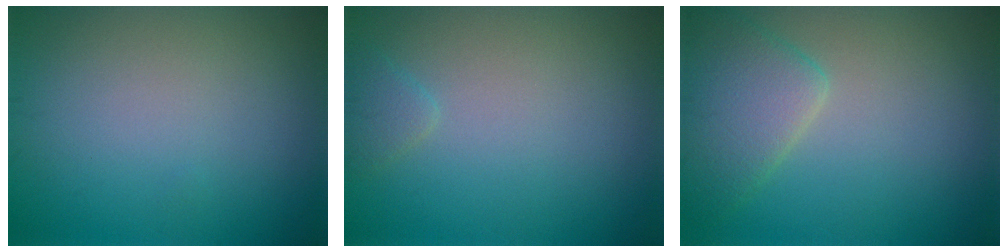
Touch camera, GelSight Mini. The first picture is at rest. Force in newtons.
{"total": 1.0, "press": 1.0, "slide": 0.1}
{"total": 4.3, "press": 4.3, "slide": 0.3}